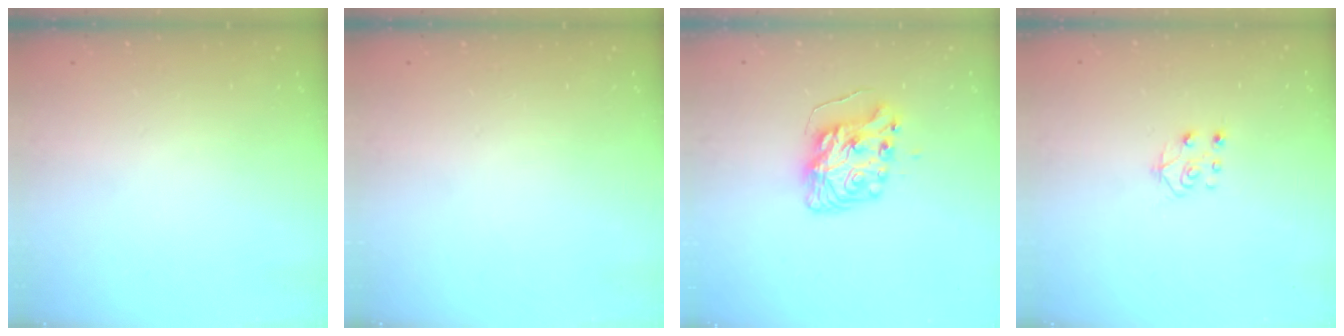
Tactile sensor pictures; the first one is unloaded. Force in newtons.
{"total": 0.0}
{"total": 10.1, "press": 10.0, "slide": 1.1}
{"total": 6.9, "press": 6.9, "slide": 0.6}